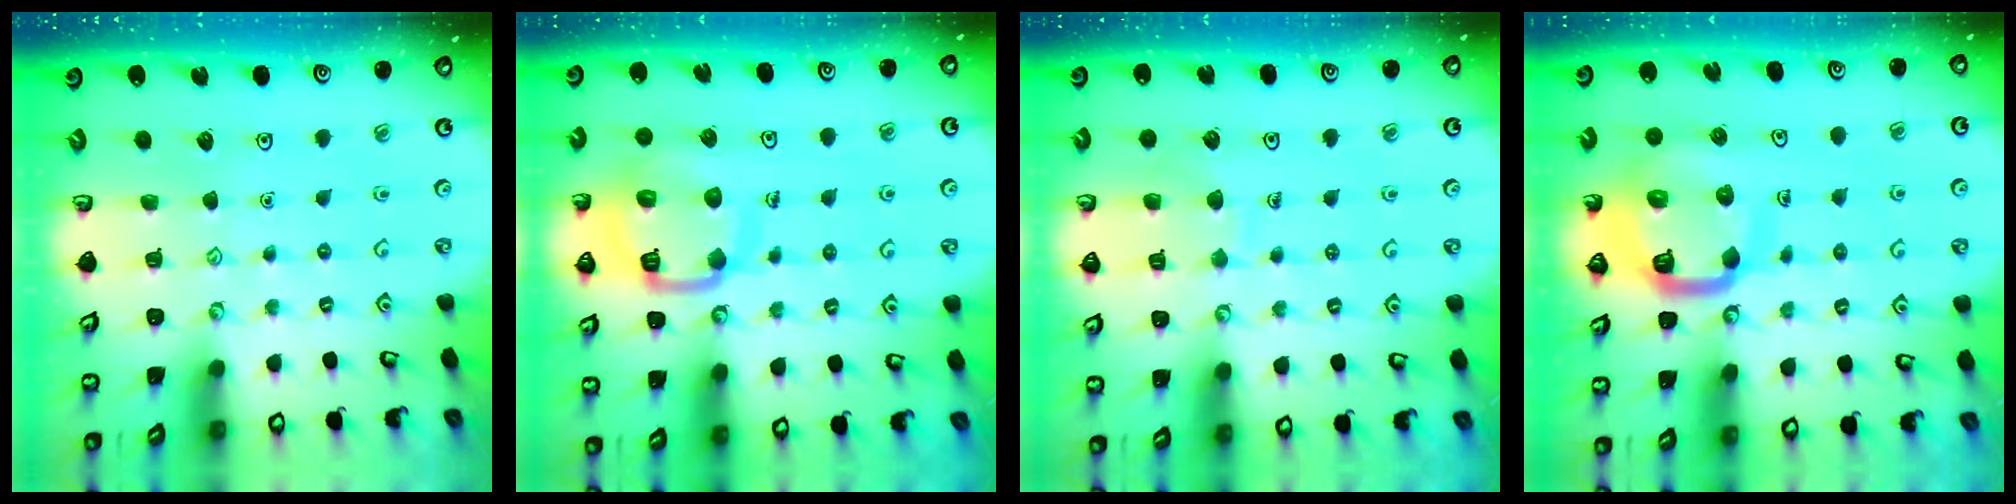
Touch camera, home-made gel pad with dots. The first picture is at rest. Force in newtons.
{"total": 13.7, "press": 13.7, "slide": 1.4}
{"total": 6.7, "press": 6.6, "slide": 0.7}
{"total": 12.4, "press": 12.4, "slide": 1.2}